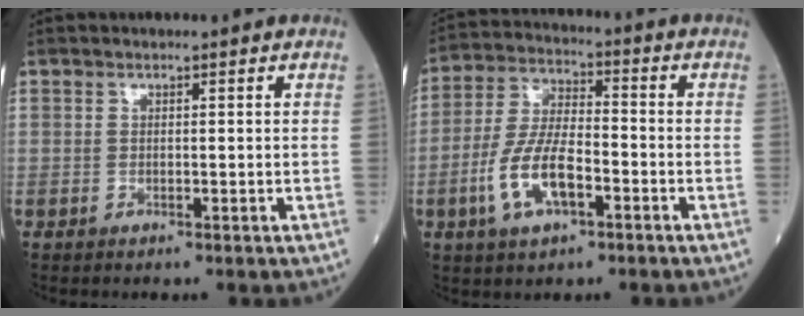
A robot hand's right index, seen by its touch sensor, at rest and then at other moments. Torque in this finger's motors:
{"motor_torque": [1.40, -0.50, 0.82, 0.20]}